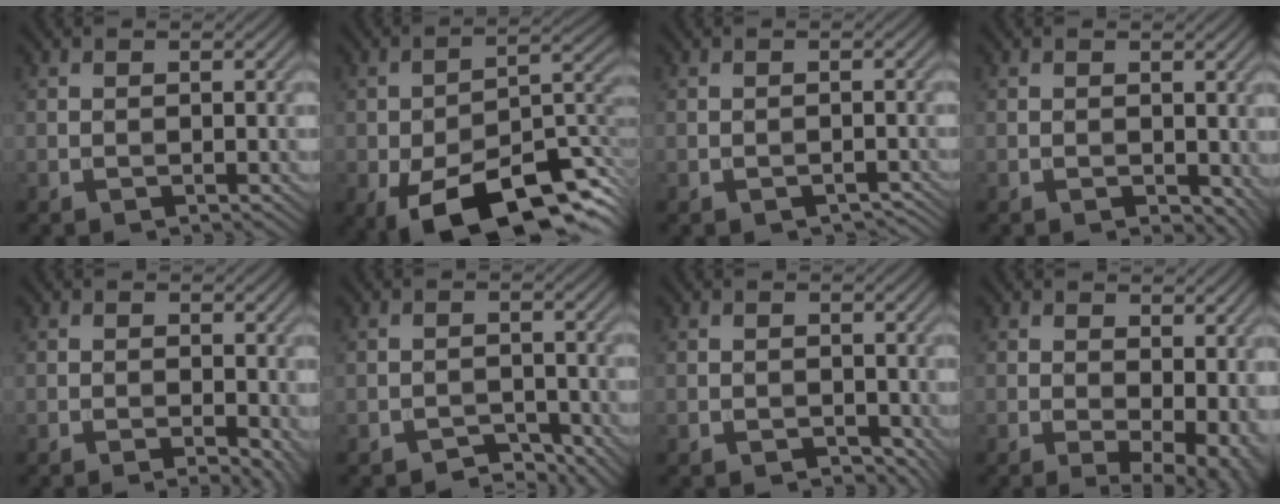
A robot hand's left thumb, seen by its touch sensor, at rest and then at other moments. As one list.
[{"total": 16.9, "force": [-9.3, 7.7, 11.9], "torque": [-0.167, -0.030, -0.153]}, {"total": 1.5, "force": [-1.1, 0.7, 0.8], "torque": [-0.011, 0.000, -0.012]}, {"total": 2.3, "force": [0.1, 1.6, 1.7], "torque": [-0.026, -0.009, 0.006]}, {"total": 3.5, "force": [-1.1, 1.2, 3.1], "torque": [-0.042, -0.006, -0.013]}, {"total": 2.4, "force": [-1.9, 1.2, 0.8], "torque": [-0.005, 0.003, -0.032]}, {"total": 1.4, "force": [0.2, 1.2, 0.7], "torque": [-0.021, -0.010, 0.004]}, {"total": 8.0, "force": [0.3, 4.4, 6.7], "torque": [-0.083, -0.012, 0.017]}]